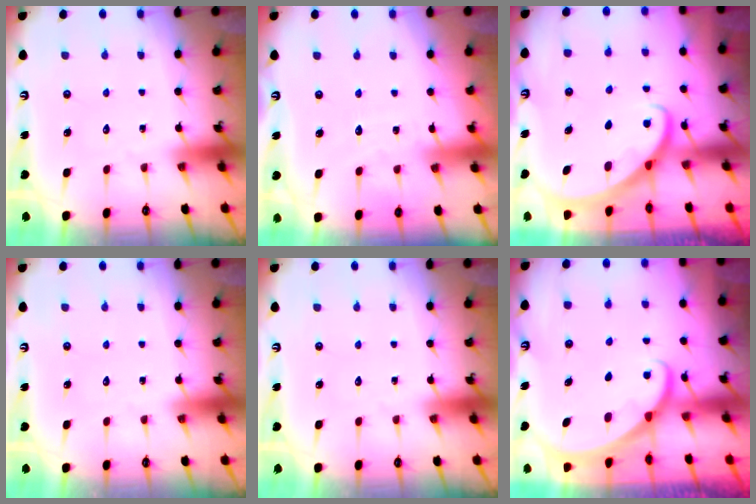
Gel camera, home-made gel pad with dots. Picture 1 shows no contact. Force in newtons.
{"total": 3.2, "press": 3.2, "slide": 0.4}
{"total": 2.9, "press": 2.9, "slide": 0.2}
{"total": 0.0}
{"total": 0.0}
{"total": 2.9, "press": 2.9, "slide": 0.2}